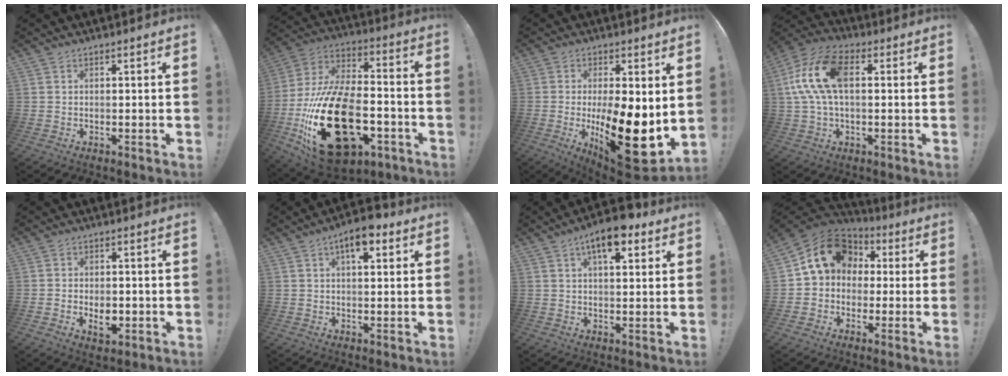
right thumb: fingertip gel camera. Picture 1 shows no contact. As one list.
[{"total": 32.0, "force": [-9.7, 18.7, 24.1], "torque": [-0.455, 0.047, -0.140]}, {"total": 18.4, "force": [-3.5, 6.4, 16.8], "torque": [-0.262, -0.007, -0.040]}, {"total": 14.9, "force": [2.7, 8.2, 12.1], "torque": [-0.238, 0.007, 0.051]}, {"total": 5.2, "force": [-1.5, 3.3, 3.7], "torque": [-0.046, 0.005, -0.026]}, {"total": 7.2, "force": [3.7, 3.2, 5.4], "torque": [-0.074, -0.010, 0.060]}, {"total": 10.1, "force": [5.7, 4.2, 7.1], "torque": [-0.111, -0.015, 0.098]}, {"total": 15.5, "force": [4.5, 12.2, 8.5], "torque": [-0.114, -0.003, 0.088]}]